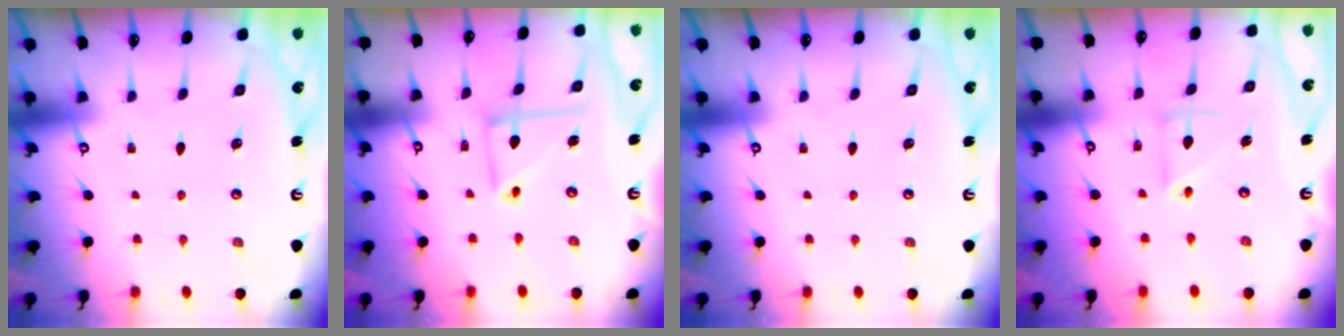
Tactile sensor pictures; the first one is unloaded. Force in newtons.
{"total": 7.9, "press": 7.9, "slide": 0.6}
{"total": 0.0}
{"total": 4.7, "press": 4.7, "slide": 0.5}